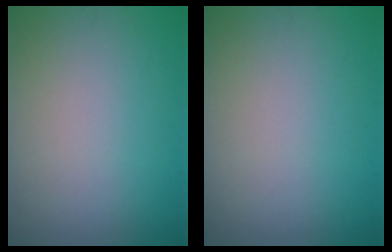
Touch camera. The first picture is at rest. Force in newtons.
{"total": 0.0}